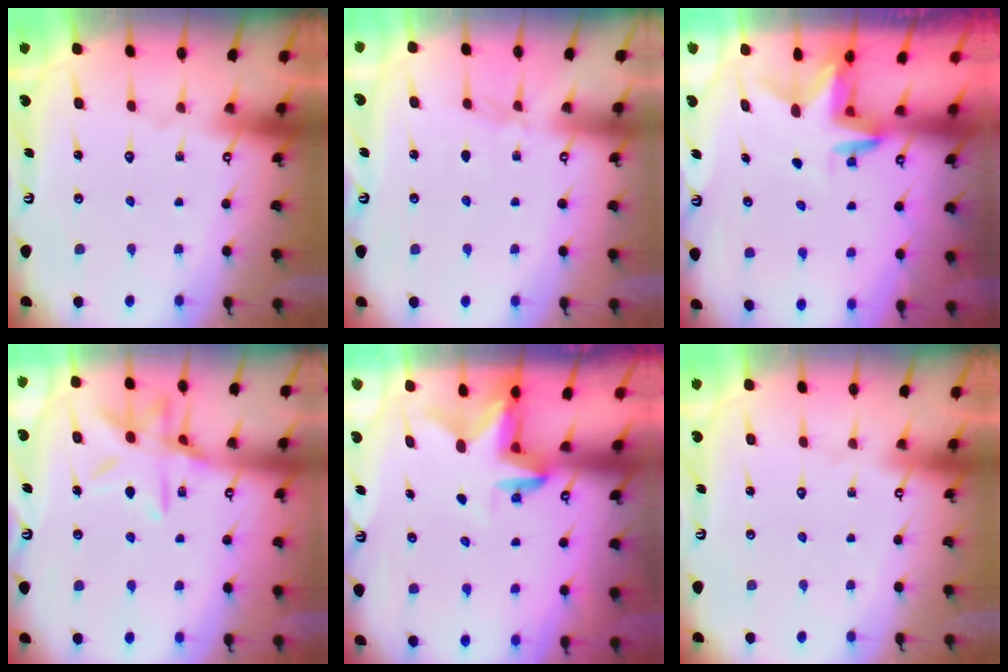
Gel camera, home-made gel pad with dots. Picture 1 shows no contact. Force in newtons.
{"total": 3.0, "press": 3.0, "slide": 0.5}
{"total": 3.0, "press": 3.0, "slide": 0.1}
{"total": 12.7, "press": 12.7, "slide": 1.0}
{"total": 3.2, "press": 3.2, "slide": 0.3}
{"total": 0.0}